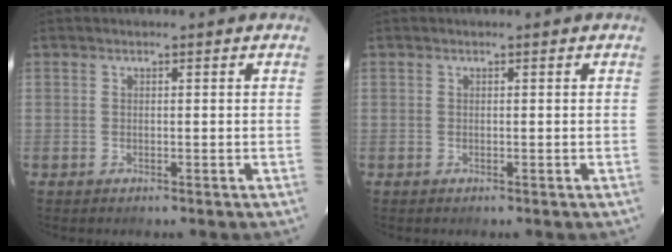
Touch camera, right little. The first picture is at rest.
{"total": 0.0}